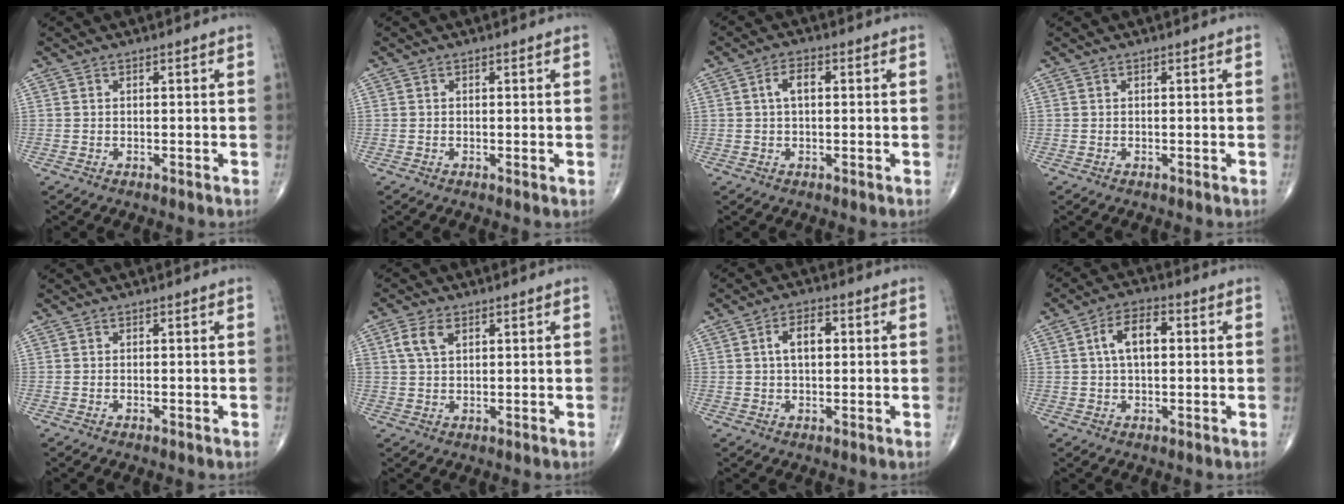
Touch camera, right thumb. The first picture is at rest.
{"total": 0.6, "force": [0.0, 0.2, 0.5], "torque": [-0.013, -0.004, -0.002]}
{"total": 3.5, "force": [0.5, 1.8, 3.0], "torque": [-0.053, 0.012, 0.006]}
{"total": 0.0}
{"total": 0.0}
{"total": 4.6, "force": [1.8, 2.6, 3.4], "torque": [-0.073, 0.006, 0.036]}
{"total": 5.3, "force": [0.9, 2.9, 4.3], "torque": [-0.069, 0.012, 0.010]}
{"total": 7.2, "force": [1.1, 3.8, 6.0], "torque": [-0.101, 0.017, 0.014]}